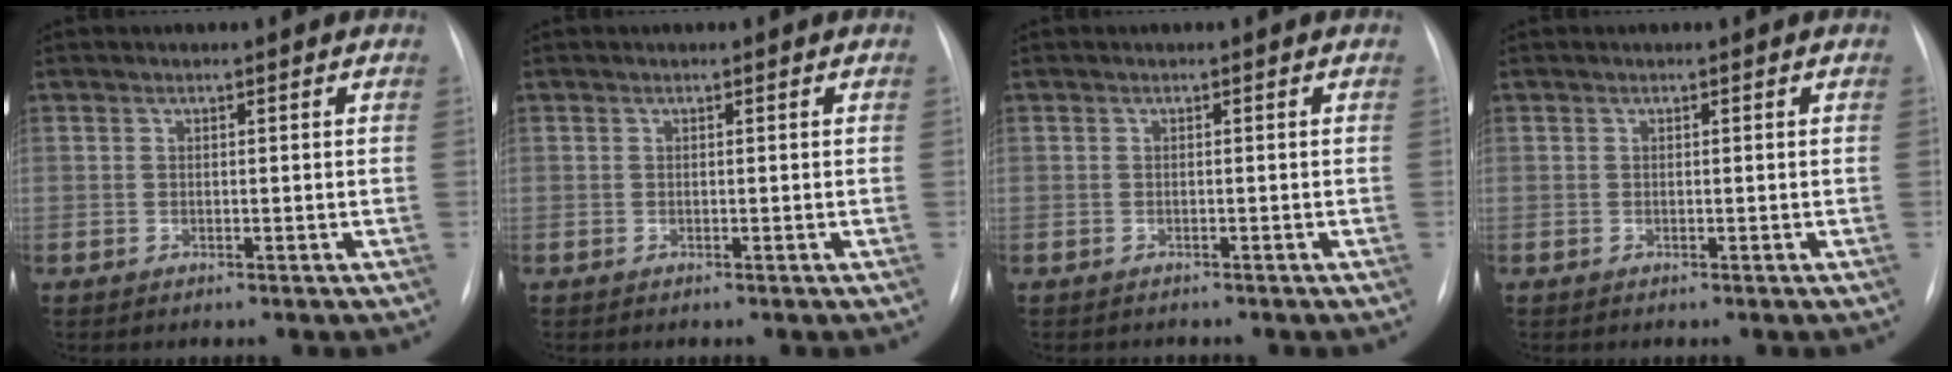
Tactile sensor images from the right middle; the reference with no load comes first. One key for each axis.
{"total": 0.0}
{"total": 1.2, "fx": -1.1, "fy": 0.4, "fz": 0.1, "tx": -0.004, "ty": -0.002, "tz": -0.015}
{"total": 0.0}